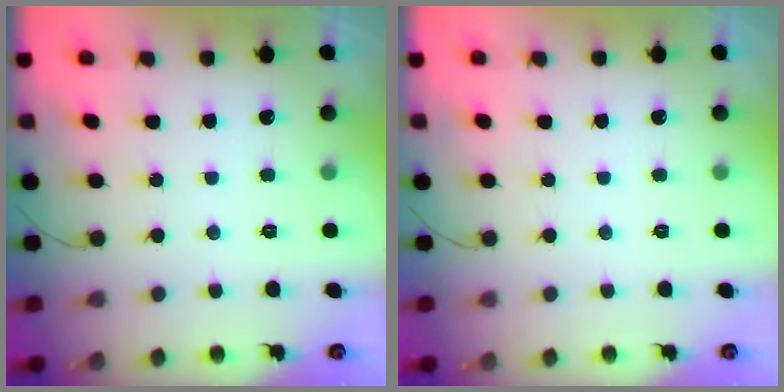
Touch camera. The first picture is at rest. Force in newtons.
{"total": 0.0}